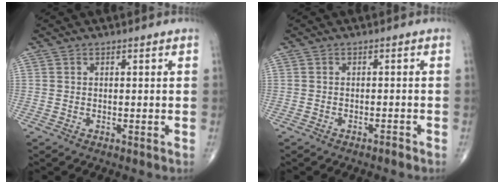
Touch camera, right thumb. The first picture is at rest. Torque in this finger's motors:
{"motor_torque": [0.45, -0.14, -0.19, -0.12, 0.03]}